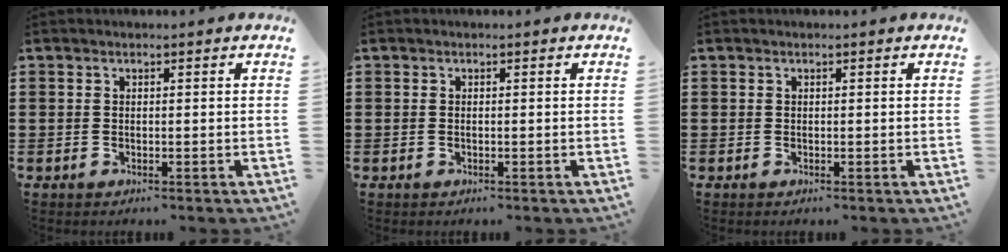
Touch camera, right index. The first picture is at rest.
{"total": 0.0}
{"total": 0.0}